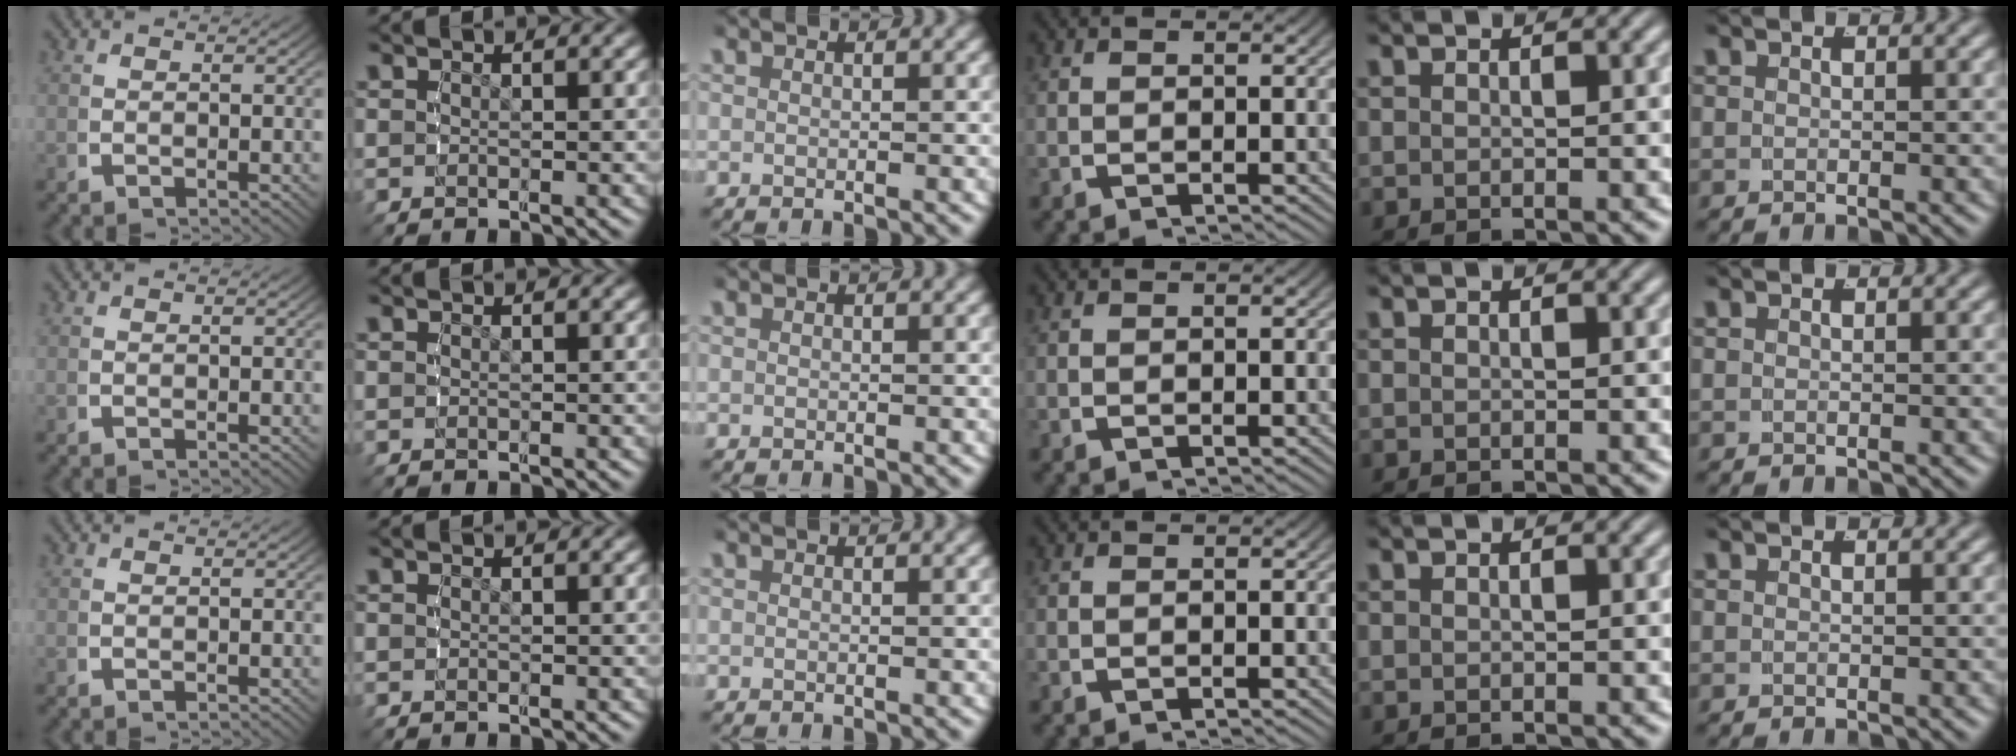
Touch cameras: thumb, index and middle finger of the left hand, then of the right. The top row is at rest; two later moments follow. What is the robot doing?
{"motion": "reach", "object": "paper towel"}